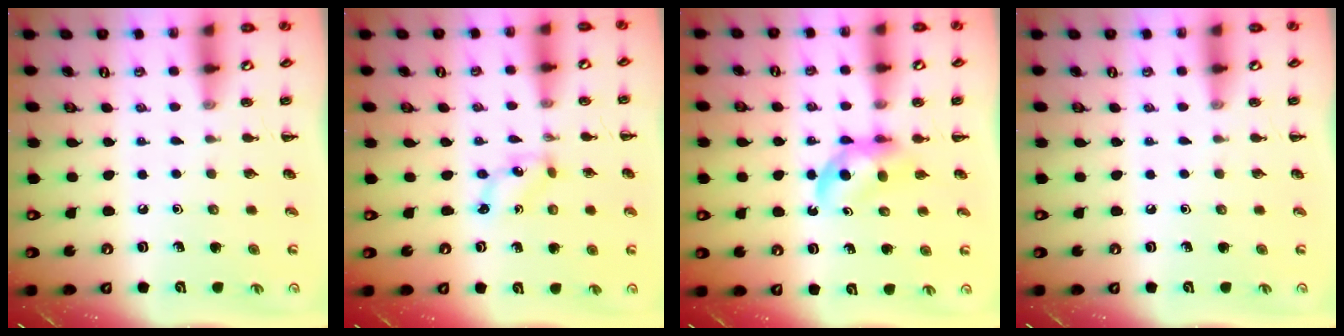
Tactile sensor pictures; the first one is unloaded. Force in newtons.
{"total": 1.4, "press": 1.3, "slide": 0.3}
{"total": 4.8, "press": 4.6, "slide": 1.3}
{"total": 0.0}